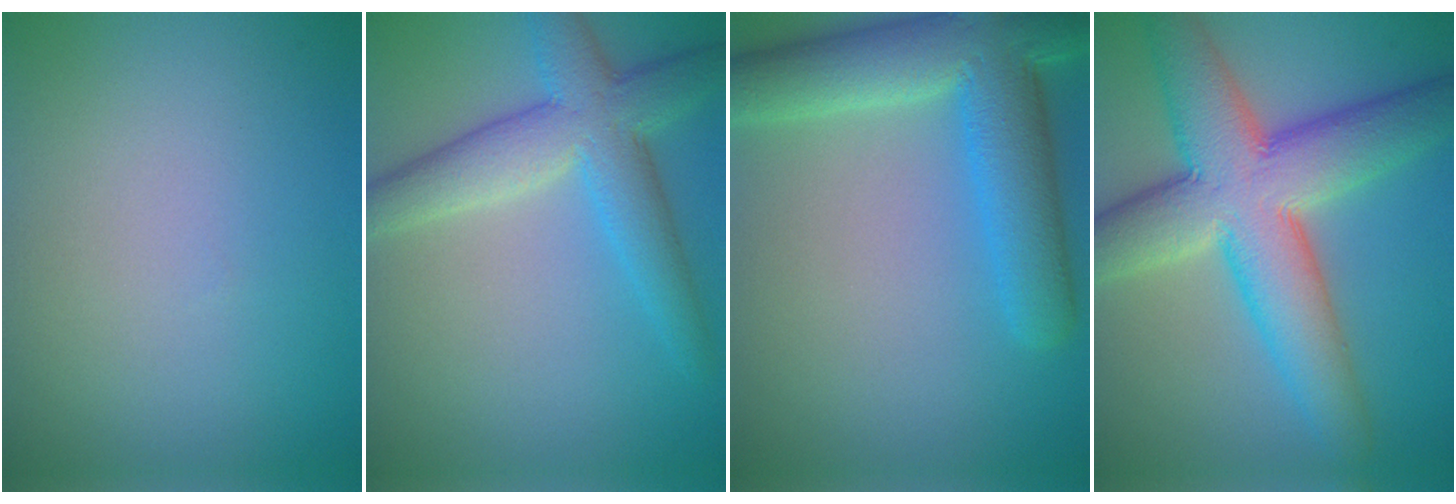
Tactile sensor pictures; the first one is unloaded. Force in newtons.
{"total": 6.1, "press": 6.1, "slide": 0.2}
{"total": 9.1, "press": 9.1, "slide": 0.3}
{"total": 11.0, "press": 11.0, "slide": 0.4}